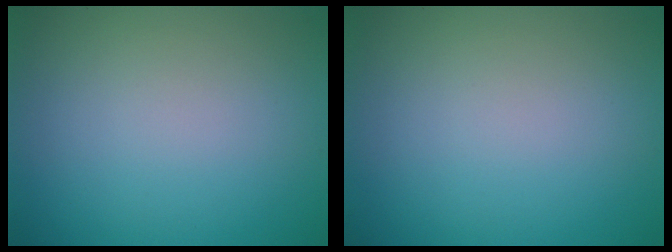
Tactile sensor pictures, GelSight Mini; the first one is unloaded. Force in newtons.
{"total": 0.0}